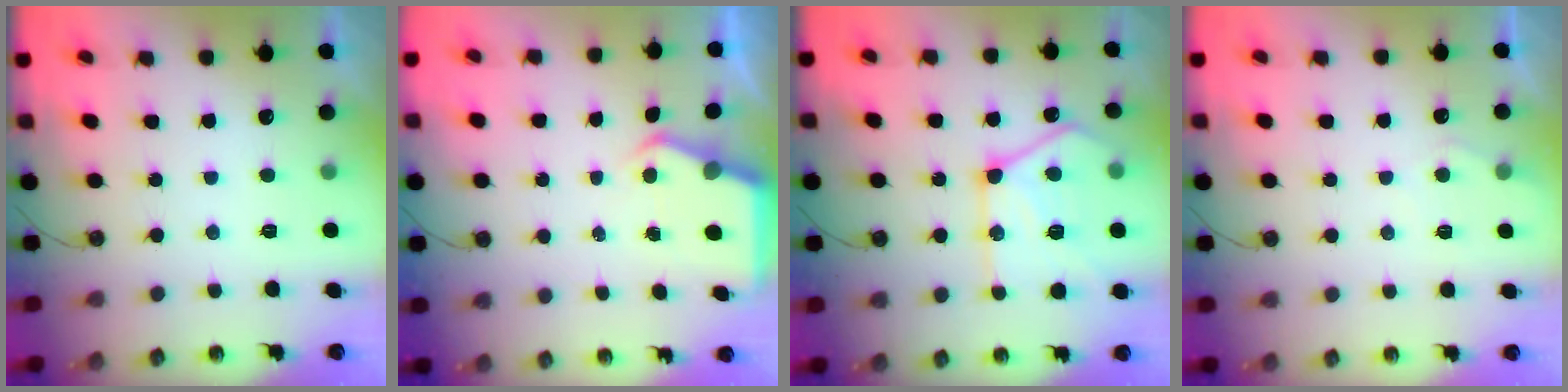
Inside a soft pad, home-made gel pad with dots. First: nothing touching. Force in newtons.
{"total": 3.9, "press": 3.9, "slide": 0.5}
{"total": 19.0, "press": 19.0, "slide": 1.4}
{"total": 3.9, "press": 3.8, "slide": 0.5}